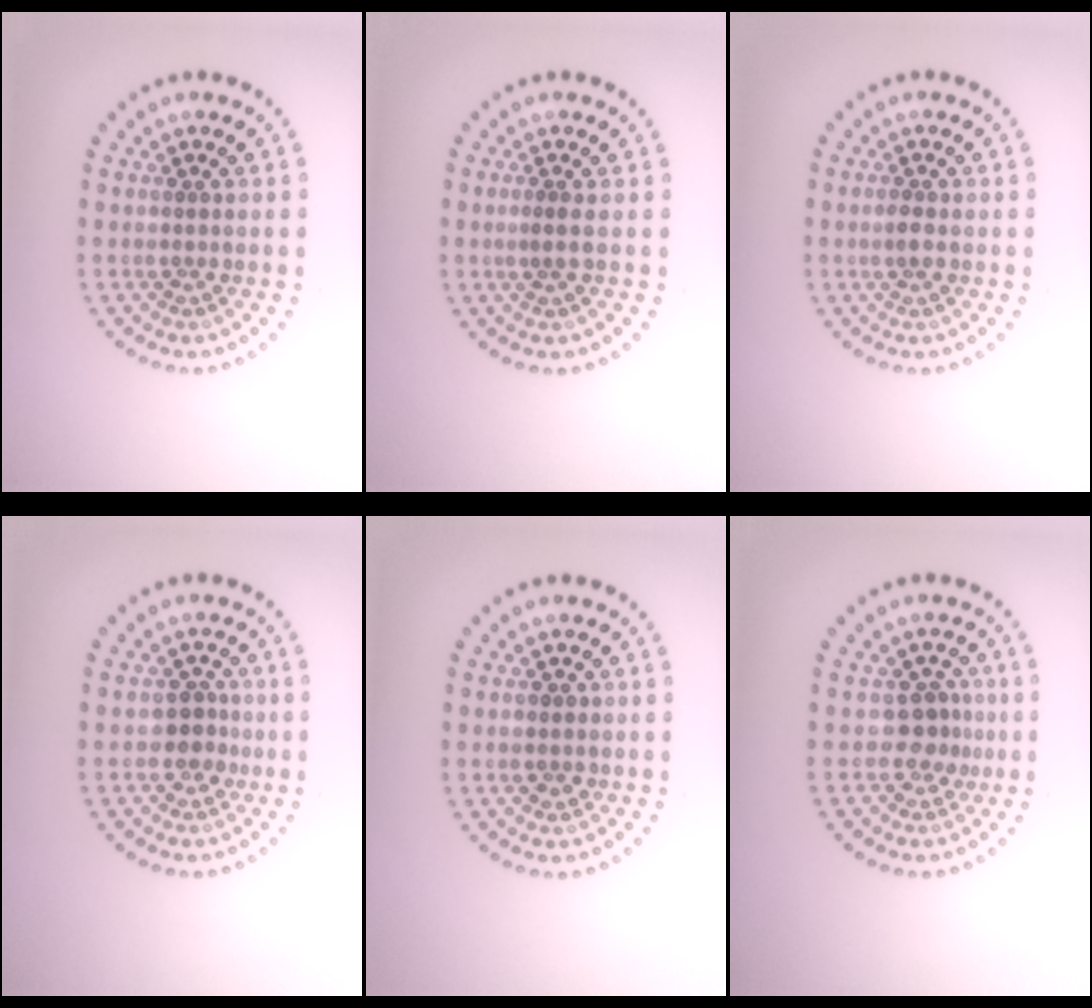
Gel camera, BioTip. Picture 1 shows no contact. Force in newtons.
{"total": 0.7, "press": 0.4, "slide": 0.5}
{"total": 1.1, "press": 1.1, "slide": 0.1}
{"total": 2.0, "press": 1.6, "slide": 1.2}
{"total": 1.1, "press": 1.0, "slide": 0.5}
{"total": 2.3, "press": 1.6, "slide": 1.6}